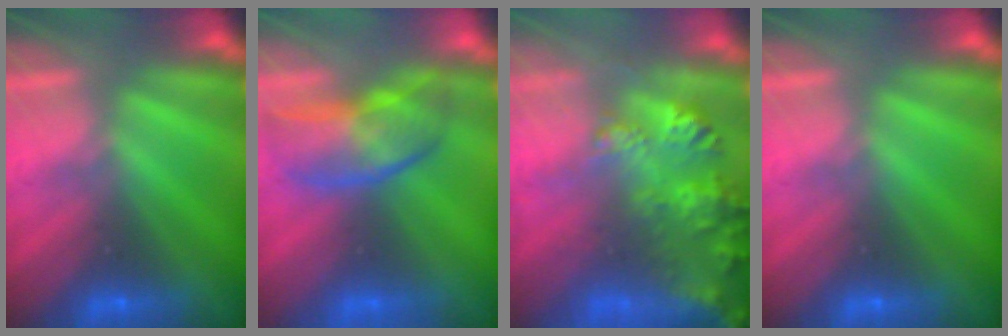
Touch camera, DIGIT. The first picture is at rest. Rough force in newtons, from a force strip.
{"total": 2.7}
{"total": 9.0}
{"total": 0.0}